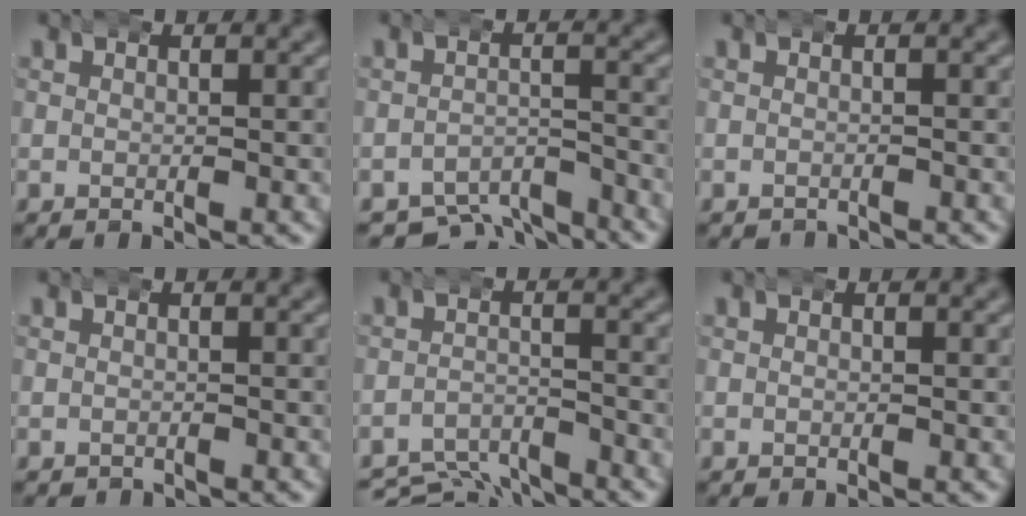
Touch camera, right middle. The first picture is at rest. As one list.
[{"total": 6.3, "force": [-5.3, 2.8, 2.0], "torque": [-0.018, -0.015, -0.092]}, {"total": 1.5, "force": [-1.5, 0.3, -0.1], "torque": [0.001, -0.007, -0.019]}, {"total": 1.2, "force": [-1.2, 0.3, -0.1], "torque": [0.001, -0.007, -0.014]}, {"total": 5.9, "force": [-5.2, 2.4, 1.7], "torque": [-0.017, -0.021, -0.089]}, {"total": 0.0}]